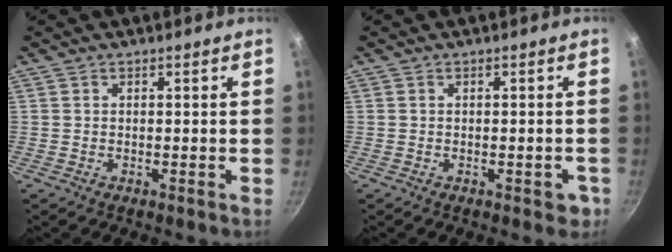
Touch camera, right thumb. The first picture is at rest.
{"total": 2.8, "force": [-1.1, 1.4, 2.1], "torque": [-0.012, 0.006, -0.013]}